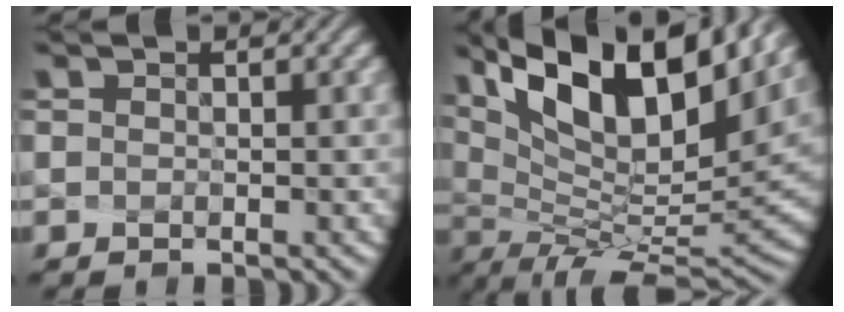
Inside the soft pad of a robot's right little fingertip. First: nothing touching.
{"total": 14.0, "force": [6.9, 4.1, 11.4], "torque": [-0.207, 0.002, 0.142]}